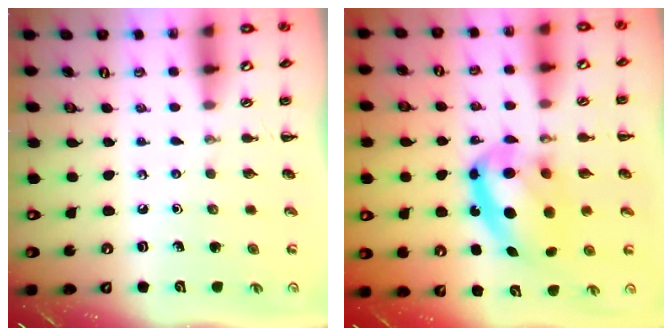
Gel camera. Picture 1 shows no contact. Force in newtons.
{"total": 13.4, "press": 13.0, "slide": 3.2}